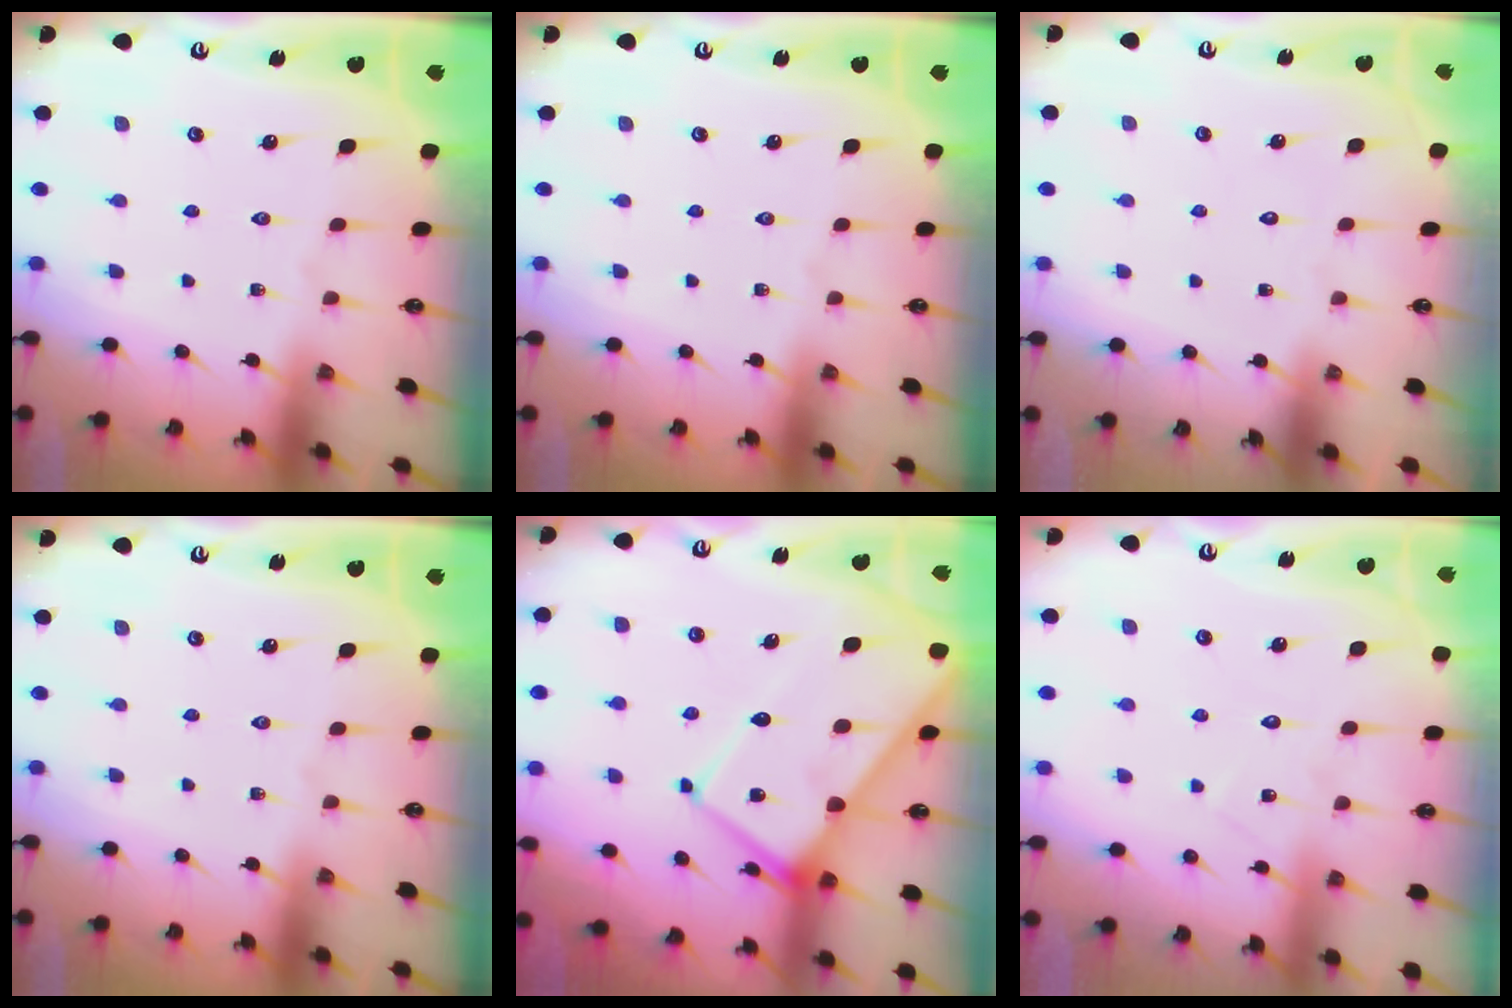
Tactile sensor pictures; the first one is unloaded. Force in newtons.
{"total": 0.0}
{"total": 1.6, "press": 1.6, "slide": 0.1}
{"total": 0.0}
{"total": 14.0, "press": 13.9, "slide": 1.5}
{"total": 7.0, "press": 7.0, "slide": 0.7}